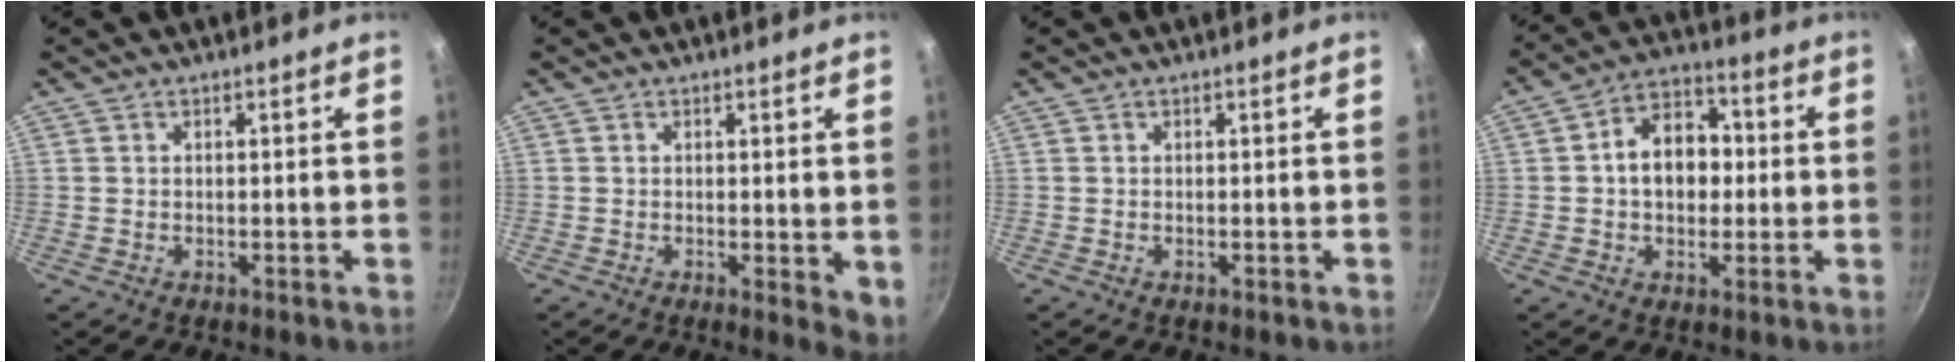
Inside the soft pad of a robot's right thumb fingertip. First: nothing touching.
{"total": 3.7, "force": [0.3, 1.5, 3.3], "torque": [-0.039, -0.011, 0.004]}
{"total": 0.0}
{"total": 11.4, "force": [0.4, 8.4, 7.8], "torque": [-0.080, 0.026, -0.008]}